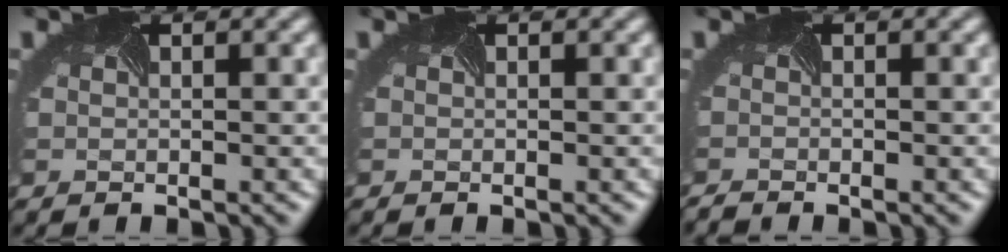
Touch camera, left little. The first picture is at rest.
{"total": 0.0}
{"total": 1.3, "force": [-1.3, -0.2, -0.2], "torque": [-0.004, -0.014, -0.026]}